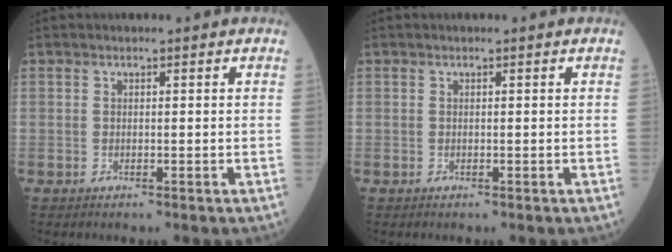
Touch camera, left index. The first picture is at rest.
{"total": 0.0}